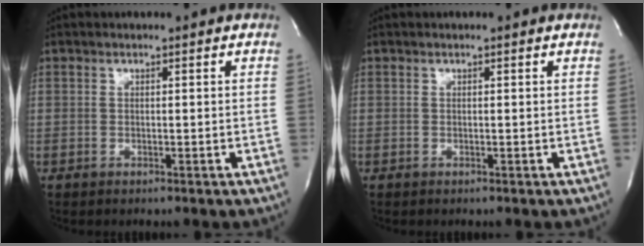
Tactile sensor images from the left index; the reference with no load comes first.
{"total": 0.0}